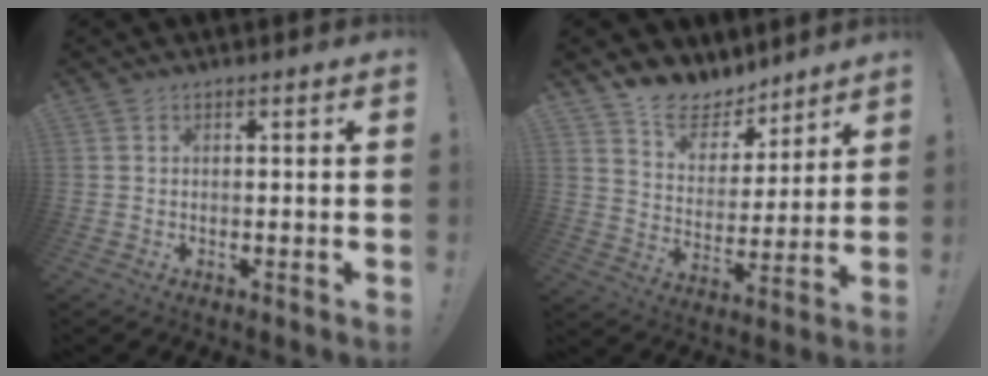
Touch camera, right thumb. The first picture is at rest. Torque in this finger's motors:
{"motor_torque": [-0.47, 0.64, 0.64, 0.70, 0.00]}